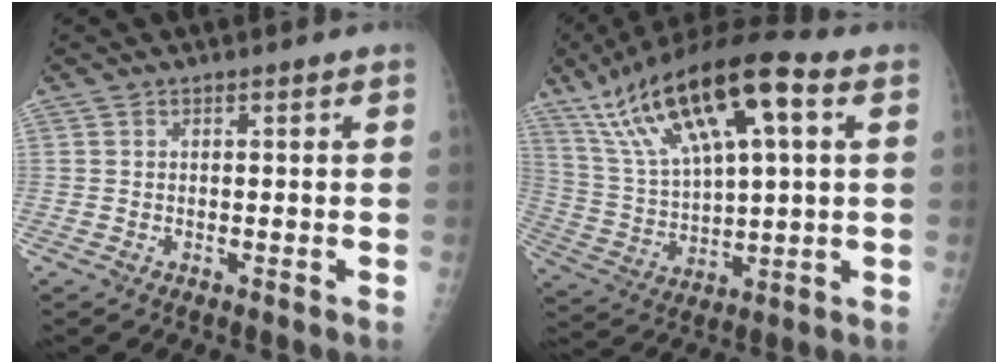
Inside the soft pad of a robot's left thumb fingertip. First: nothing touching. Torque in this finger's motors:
{"motor_torque": [0.93, 1.10, 1.38, -1.39, 0.38]}